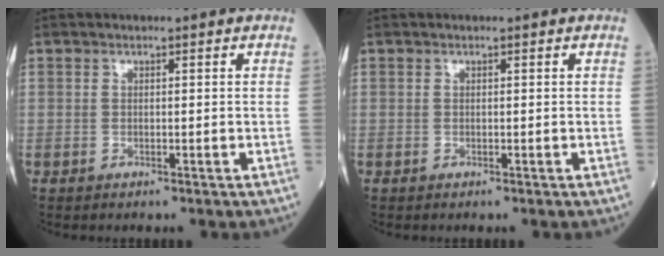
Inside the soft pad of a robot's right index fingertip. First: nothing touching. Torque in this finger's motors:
{"motor_torque": [0.00, 0.00, 0.00, 0.00]}